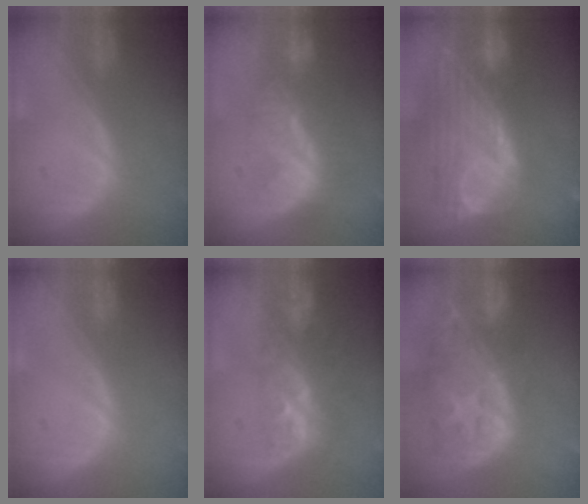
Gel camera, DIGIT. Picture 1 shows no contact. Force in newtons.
{"total": 8.0, "press": 7.8, "slide": 1.9}
{"total": 12.7, "press": 10.6, "slide": 6.9}
{"total": 0.0}
{"total": 8.7, "press": 7.1, "slide": 5.0}
{"total": 14.1, "press": 11.4, "slide": 8.4}